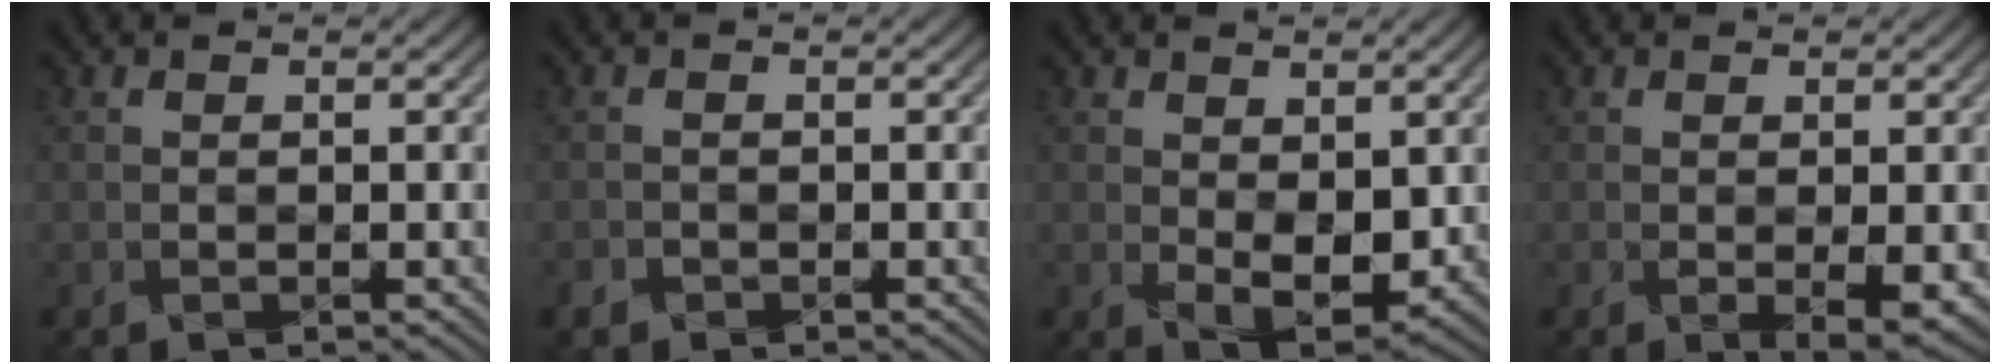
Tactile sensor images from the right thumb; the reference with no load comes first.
{"total": 1.2, "force": [-1.1, 0.3, -0.4], "torque": [0.002, -0.011, -0.016]}
{"total": 3.9, "force": [0.6, 2.2, 3.1], "torque": [-0.065, -0.017, 0.025]}
{"total": 2.4, "force": [-0.2, 0.5, 2.4], "torque": [-0.045, -0.006, 0.005]}